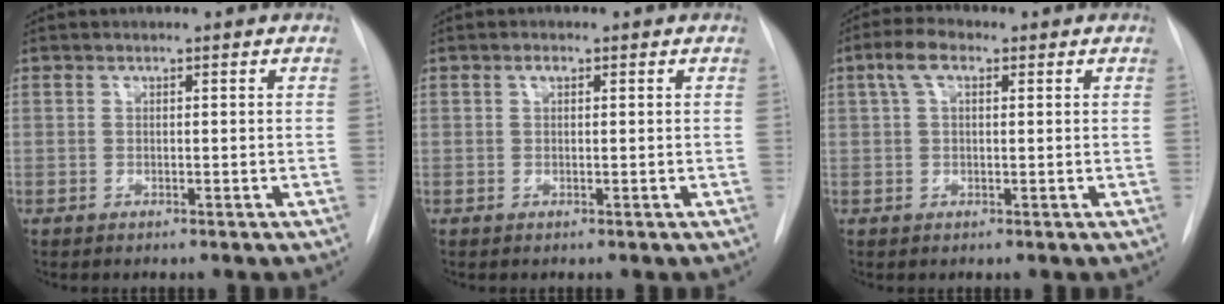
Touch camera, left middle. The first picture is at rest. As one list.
[{"total": 0.9, "force": [0.4, 0.4, 0.7], "torque": [-0.014, 0.005, 0.005]}, {"total": 4.2, "force": [1.7, 1.9, 3.4], "torque": [-0.075, 0.024, 0.033]}]